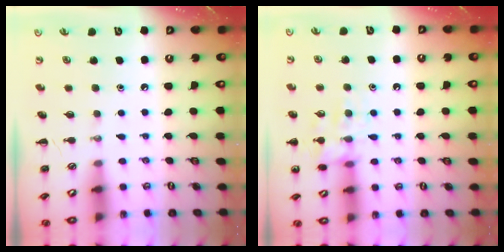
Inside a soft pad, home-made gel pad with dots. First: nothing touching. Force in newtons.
{"total": 12.7, "press": 12.6, "slide": 1.4}